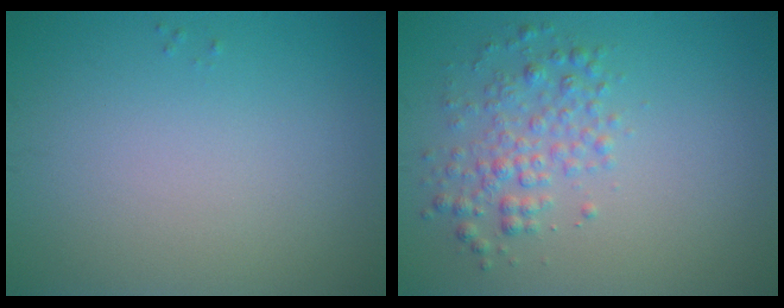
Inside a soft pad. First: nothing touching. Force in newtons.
{"total": 2.9, "press": 2.9, "slide": 0.0}